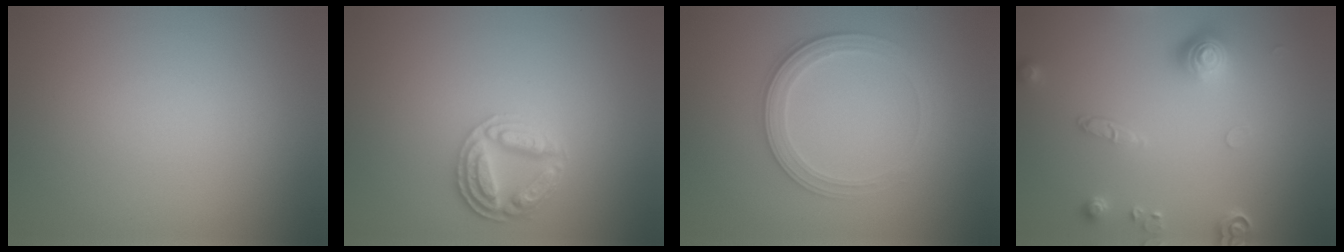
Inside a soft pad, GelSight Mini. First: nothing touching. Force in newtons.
{"total": 3.7, "press": 3.3, "slide": 1.7}
{"total": 2.8, "press": 2.7, "slide": 0.7}
{"total": 4.2, "press": 3.2, "slide": 2.7}